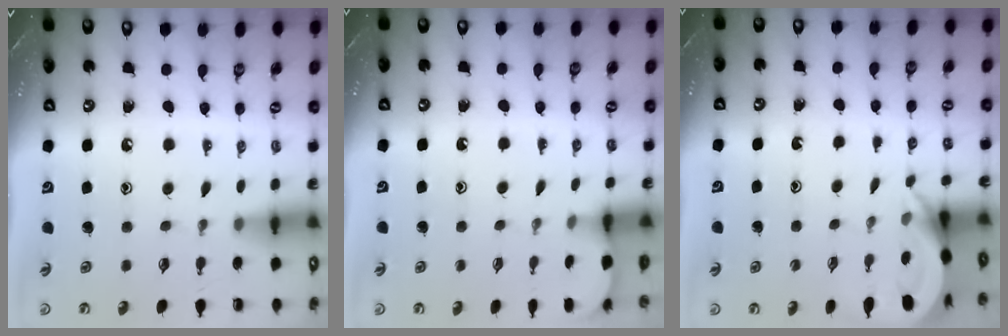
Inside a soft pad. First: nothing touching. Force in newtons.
{"total": 1.3, "press": 1.3, "slide": 0.1}
{"total": 4.2, "press": 4.1, "slide": 0.4}